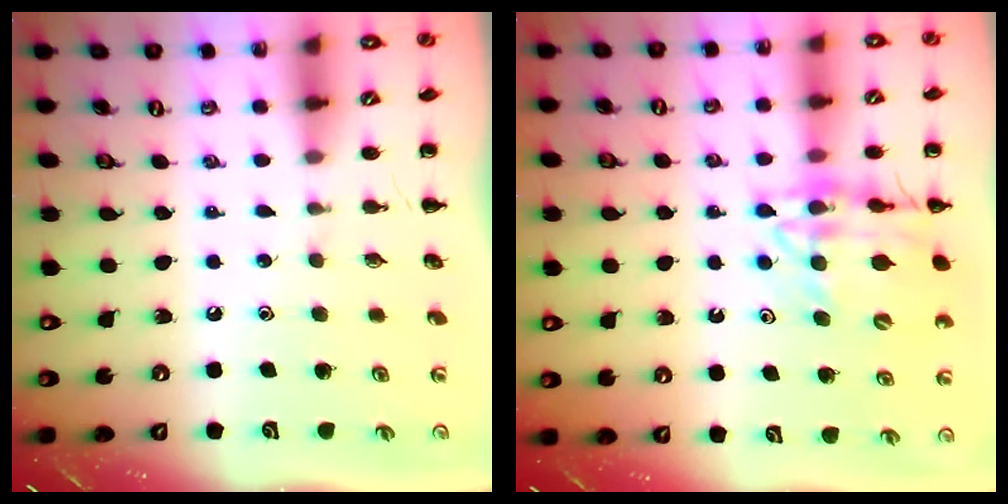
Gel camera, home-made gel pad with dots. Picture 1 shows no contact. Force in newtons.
{"total": 16.3, "press": 16.0, "slide": 3.3}